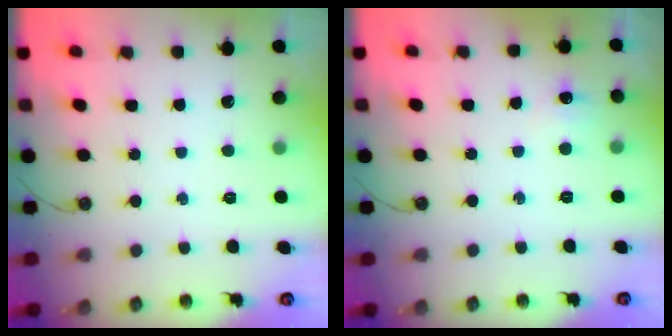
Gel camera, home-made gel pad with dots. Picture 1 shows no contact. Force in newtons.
{"total": 4.0, "press": 3.9, "slide": 0.6}